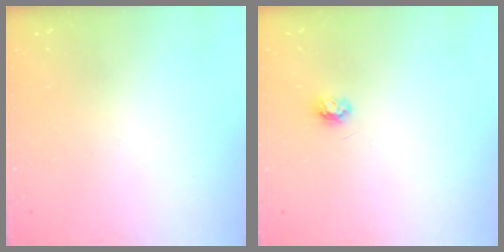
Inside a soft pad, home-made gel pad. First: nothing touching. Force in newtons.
{"total": 3.8, "press": 3.8, "slide": 0.5}